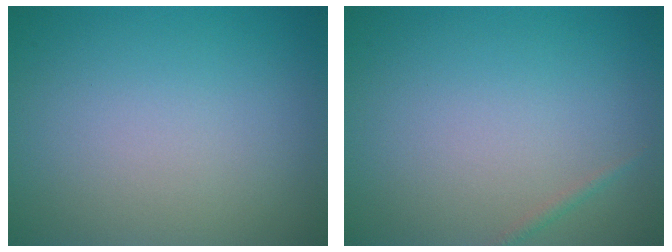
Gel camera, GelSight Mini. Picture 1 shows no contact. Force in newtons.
{"total": 0.6, "press": 0.6, "slide": 0.0}